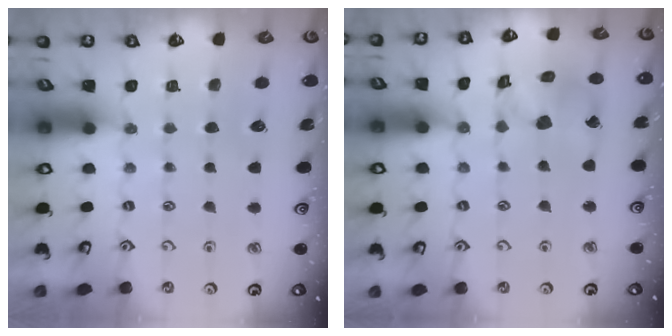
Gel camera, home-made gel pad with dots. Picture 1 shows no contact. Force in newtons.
{"total": 13.1, "press": 13.0, "slide": 1.5}